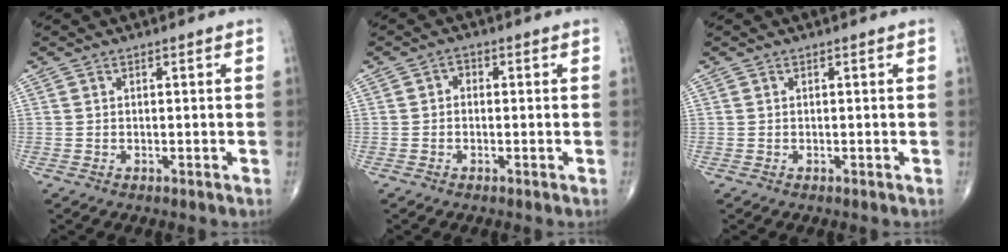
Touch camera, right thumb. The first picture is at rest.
{"total": 1.6, "force": [-0.1, 1.3, 0.9], "torque": [-0.002, 0.006, -0.010]}
{"total": 0.0}